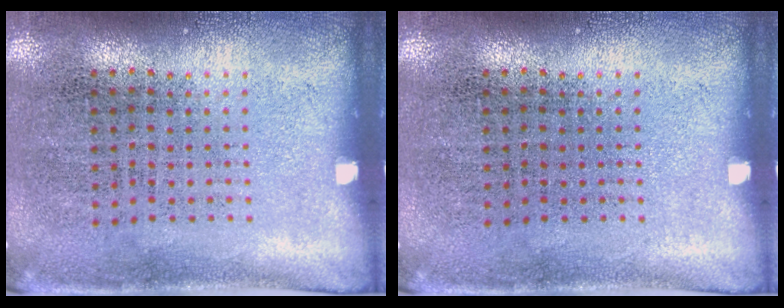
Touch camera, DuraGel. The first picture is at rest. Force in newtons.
{"total": 0.0}